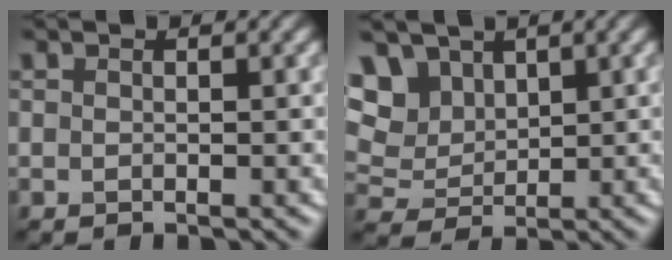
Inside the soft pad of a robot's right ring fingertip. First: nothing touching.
{"total": 9.0, "force": [4.4, 6.4, 4.4], "torque": [-0.110, 0.018, 0.074]}